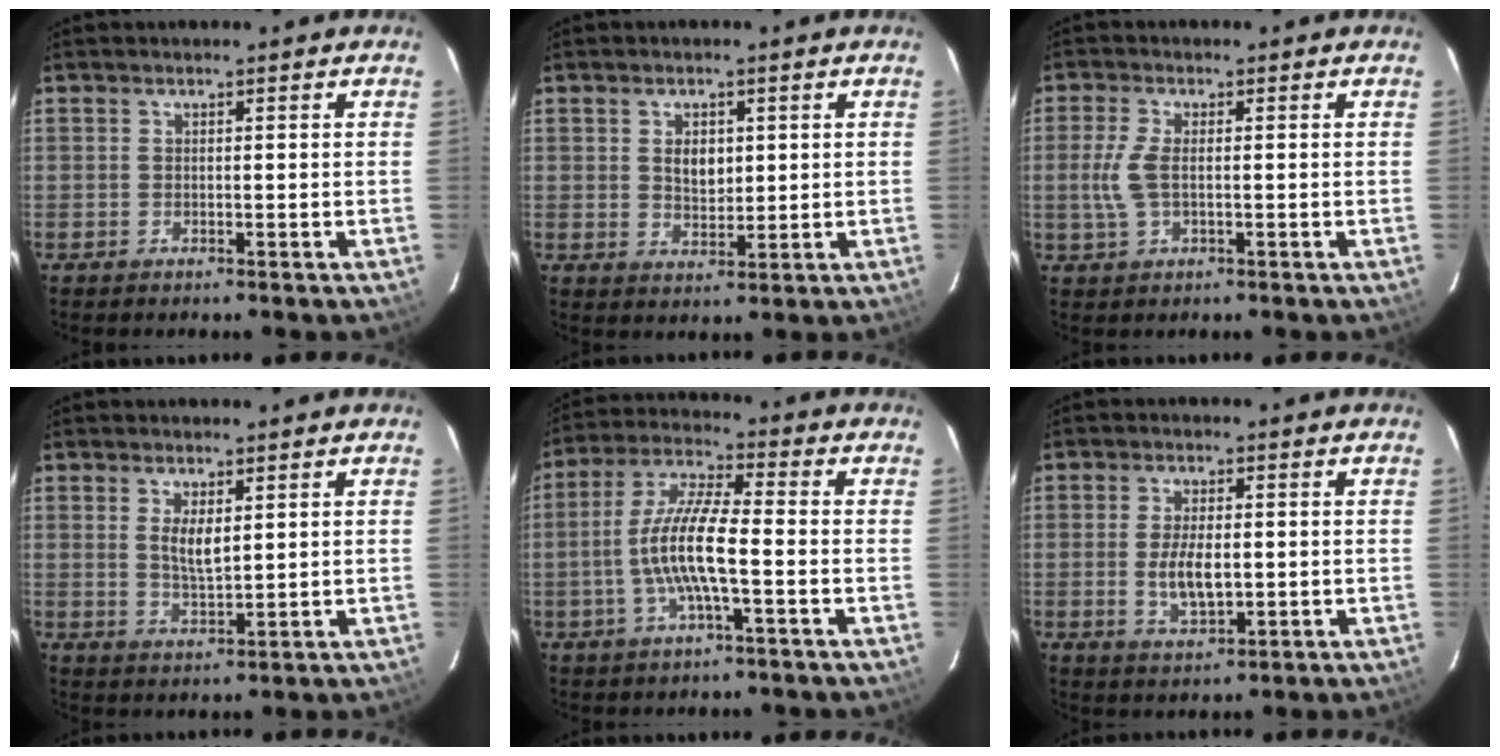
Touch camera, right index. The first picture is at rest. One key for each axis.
{"total": 4.2, "fx": 1.0, "fy": 2.9, "fz": 2.9, "tx": -0.048, "ty": 0.003, "tz": 0.020}
{"total": 4.9, "fx": -0.4, "fy": 2.1, "fz": 4.4, "tx": -0.103, "ty": 0.000, "tz": -0.005}
{"total": 4.5, "fx": 1.4, "fy": 1.7, "fz": 3.9, "tx": -0.070, "ty": -0.004, "tz": 0.028}
{"total": 11.2, "fx": -2.6, "fy": 1.8, "fz": 10.8, "tx": -0.221, "ty": 0.005, "tz": -0.051}
{"total": 6.7, "fx": -0.6, "fy": 3.1, "fz": 6.0, "tx": -0.116, "ty": -0.005, "tz": -0.007}